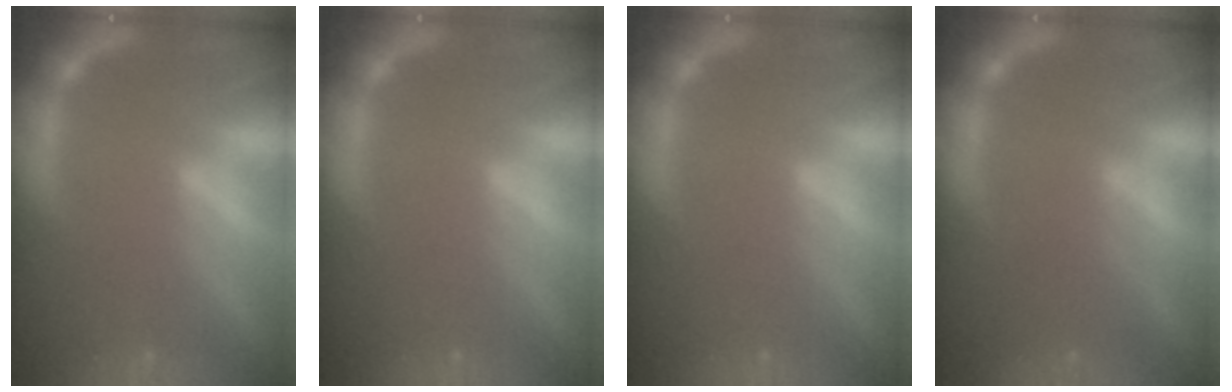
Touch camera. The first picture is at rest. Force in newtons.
{"total": 0.0}
{"total": 0.0}
{"total": 2.5}